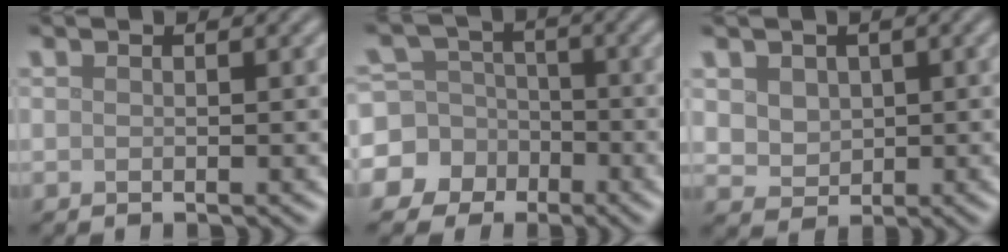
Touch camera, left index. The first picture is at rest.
{"total": 9.5, "force": [-3.4, 8.8, 1.6], "torque": [-0.052, -0.003, -0.085]}
{"total": 3.6, "force": [1.4, 2.9, 1.6], "torque": [-0.043, 0.003, 0.031]}